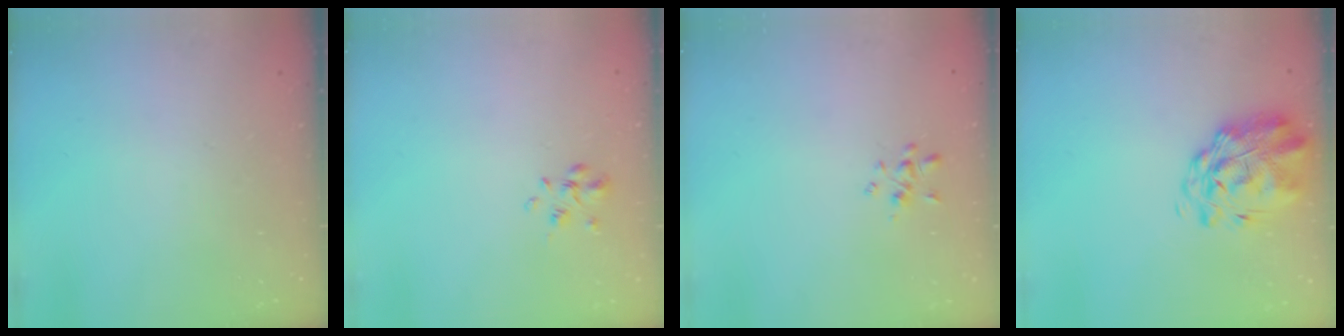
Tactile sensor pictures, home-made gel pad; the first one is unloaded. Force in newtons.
{"total": 2.5, "press": 2.4, "slide": 0.9}
{"total": 1.9, "press": 1.8, "slide": 0.7}
{"total": 3.2, "press": 2.6, "slide": 1.8}